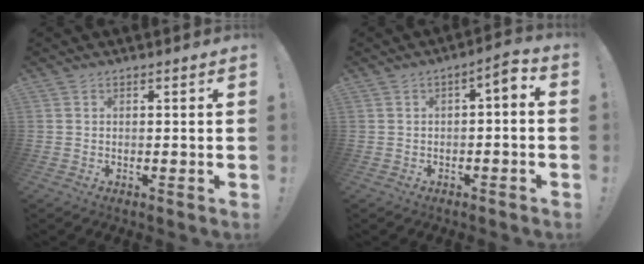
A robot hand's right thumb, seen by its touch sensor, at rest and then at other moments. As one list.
[{"total": 3.5, "force": [-1.0, 1.0, 3.2], "torque": [-0.049, 0.002, -0.020]}]